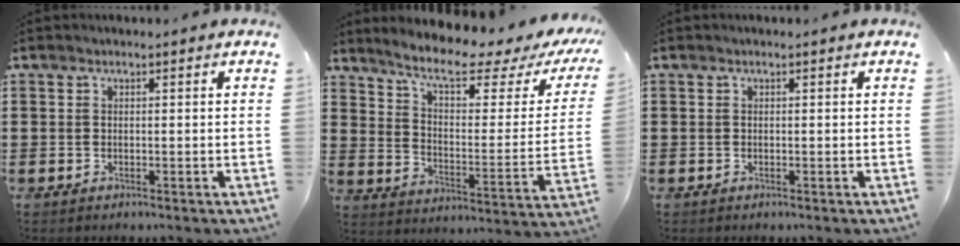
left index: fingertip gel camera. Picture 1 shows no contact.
{"total": 8.7, "force": [6.5, 1.4, 5.7], "torque": [-0.120, -0.036, 0.105]}
{"total": 0.0}